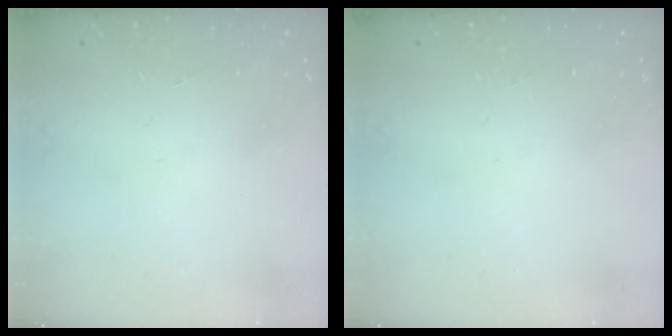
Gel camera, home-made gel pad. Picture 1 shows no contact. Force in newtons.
{"total": 0.0}